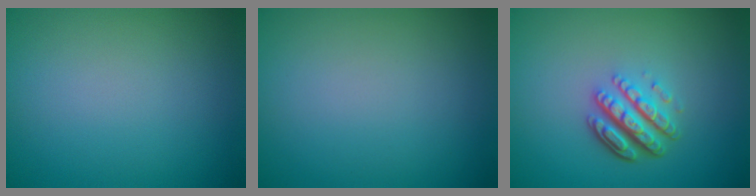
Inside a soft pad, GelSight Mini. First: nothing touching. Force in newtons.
{"total": 0.0}
{"total": 4.9, "press": 3.5, "slide": 3.5}